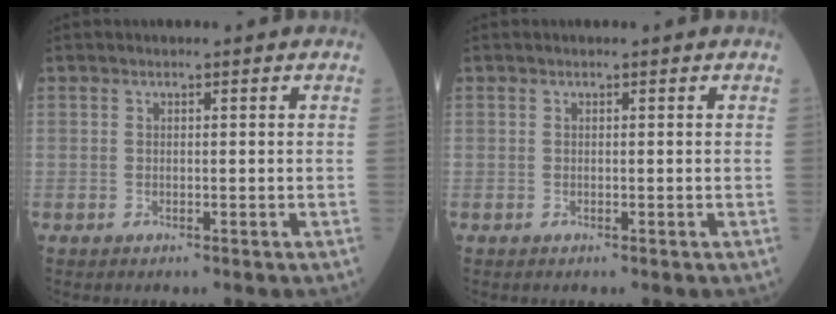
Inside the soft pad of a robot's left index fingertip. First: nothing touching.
{"total": 0.0}